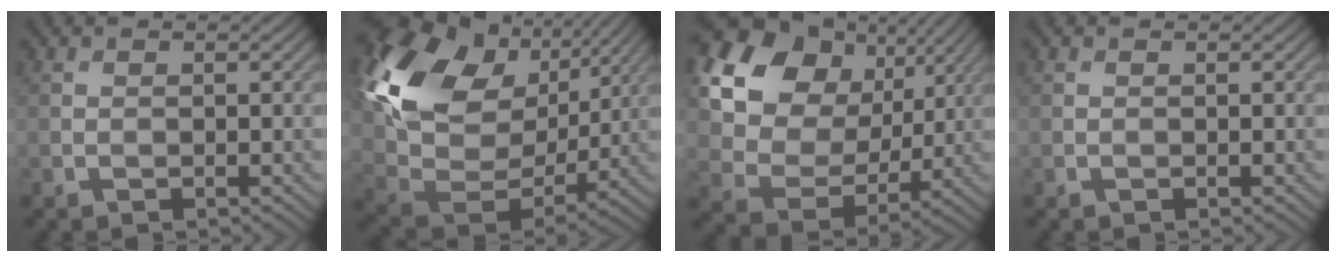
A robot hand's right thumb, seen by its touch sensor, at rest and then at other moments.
{"total": 18.2, "force": [7.1, 12.2, 11.6], "torque": [-0.277, 0.011, 0.144]}
{"total": 18.3, "force": [7.9, 13.5, 9.4], "torque": [-0.272, 0.054, 0.165]}
{"total": 0.0}